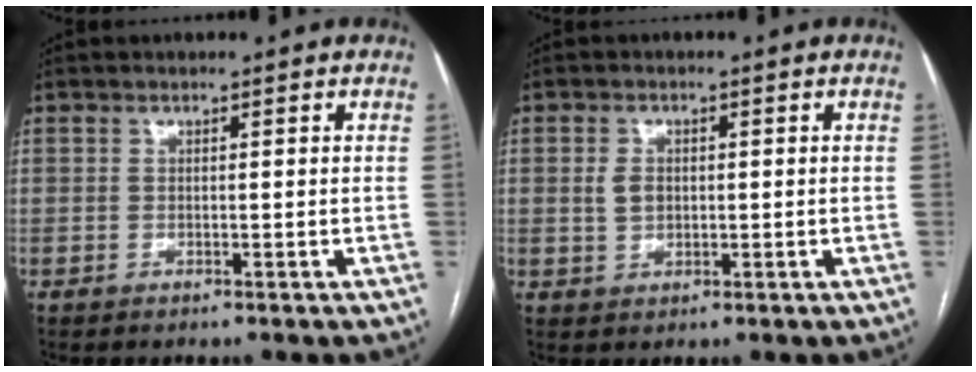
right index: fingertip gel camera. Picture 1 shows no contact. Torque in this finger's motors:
{"motor_torque": [0.20, 0.16, 0.07, 0.03]}